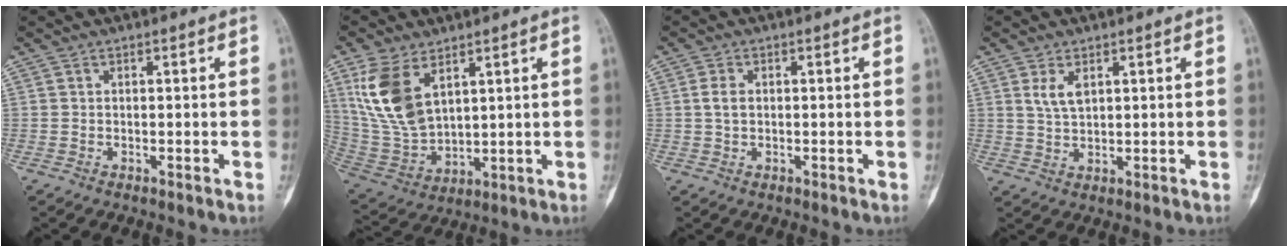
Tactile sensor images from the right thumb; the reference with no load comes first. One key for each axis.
{"total": 13.6, "fx": 6.1, "fy": 7.5, "fz": 9.5, "tx": -0.186, "ty": -0.024, "tz": 0.138}
{"total": 2.6, "fx": 0.3, "fy": 1.7, "fz": 1.9, "tx": -0.034, "ty": 0.002, "tz": 0.004}
{"total": 3.6, "fx": 1.7, "fy": 1.9, "fz": 2.6, "tx": -0.047, "ty": -0.007, "tz": 0.038}